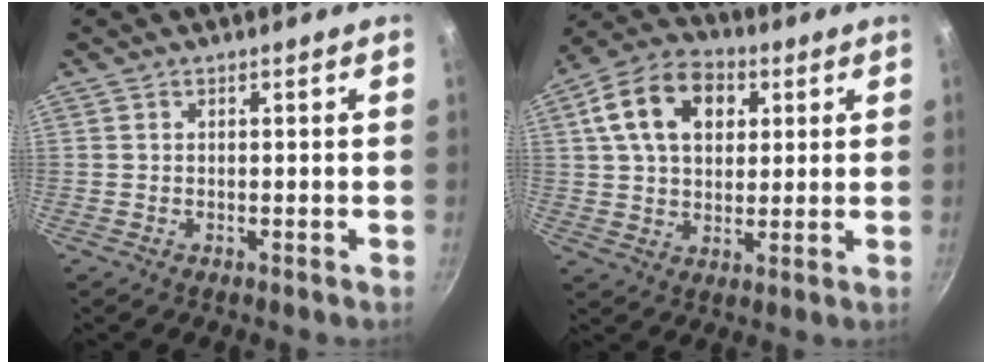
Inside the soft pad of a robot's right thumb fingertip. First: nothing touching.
{"total": 14.8, "force": [4.6, 10.2, 9.6], "torque": [-0.150, 0.011, 0.065]}